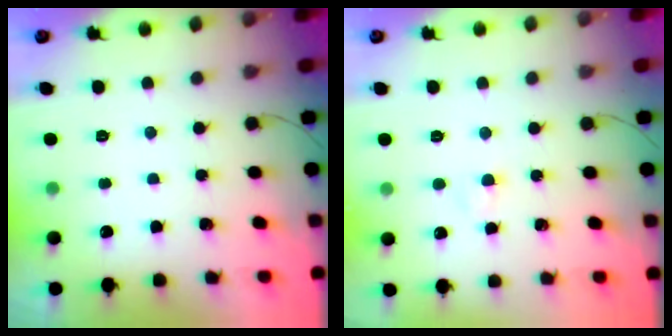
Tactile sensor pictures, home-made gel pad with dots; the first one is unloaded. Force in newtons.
{"total": 2.2, "press": 2.1, "slide": 0.8}